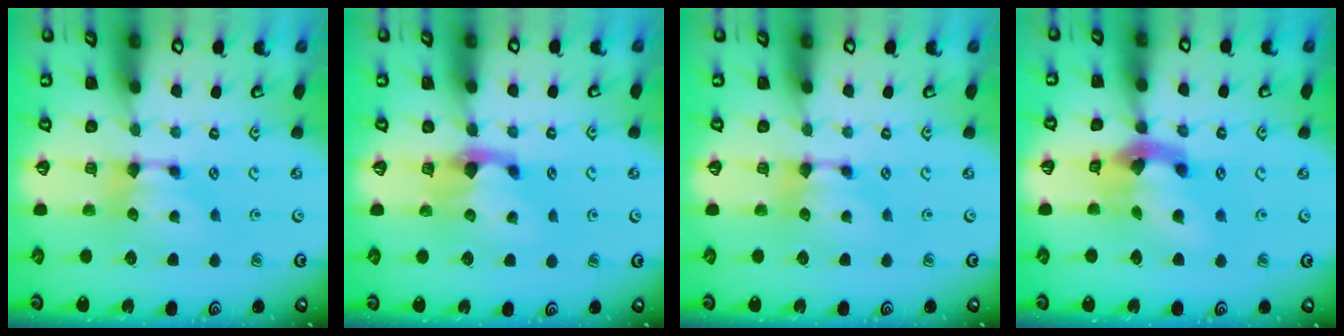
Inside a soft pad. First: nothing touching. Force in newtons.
{"total": 2.2, "press": 1.8, "slide": 1.2}
{"total": 0.0}
{"total": 7.9, "press": 7.5, "slide": 2.3}